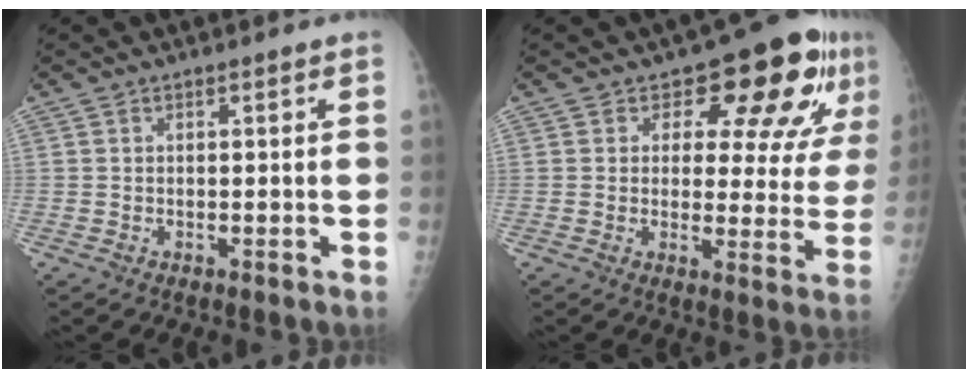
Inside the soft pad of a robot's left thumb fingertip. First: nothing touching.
{"total": 14.4, "force": [7.5, 7.1, 10.0], "torque": [-0.076, -0.033, 0.088]}